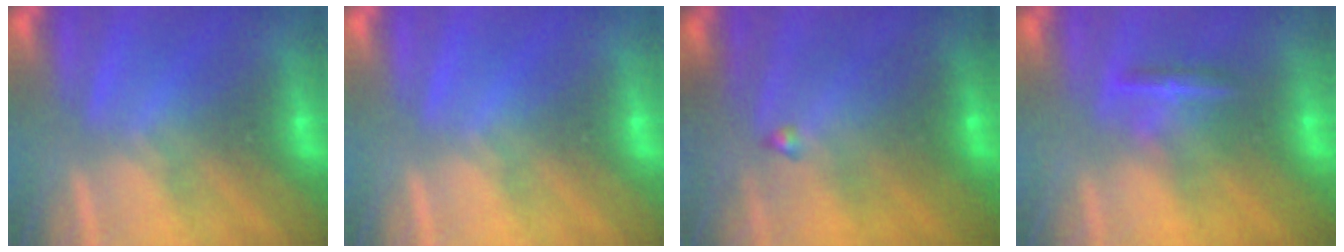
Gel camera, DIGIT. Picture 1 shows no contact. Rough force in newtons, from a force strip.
{"total": 0.0}
{"total": 7.5}
{"total": 7.7}